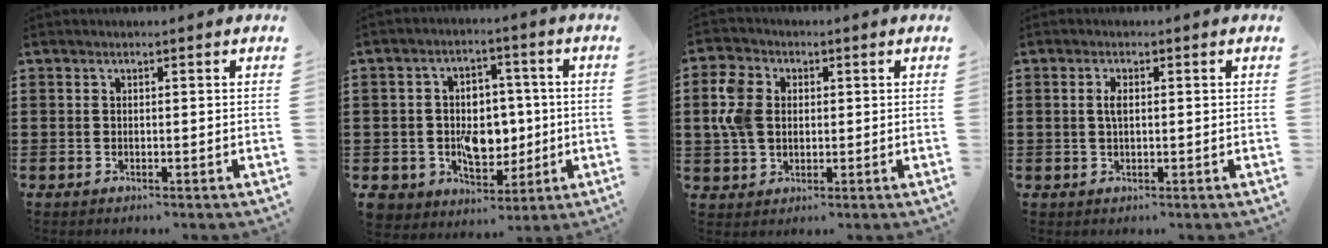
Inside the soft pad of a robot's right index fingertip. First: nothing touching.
{"total": 8.2, "force": [-0.7, 6.9, 4.3], "torque": [-0.095, 0.011, -0.004]}
{"total": 6.4, "force": [0.9, 5.0, 3.9], "torque": [-0.116, 0.007, 0.008]}
{"total": 2.0, "force": [0.3, 0.7, 1.9], "torque": [-0.039, 0.004, 0.002]}